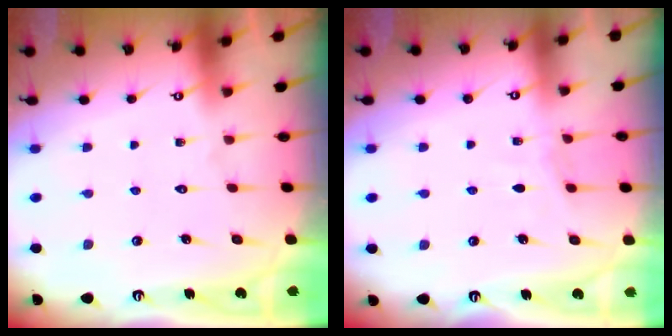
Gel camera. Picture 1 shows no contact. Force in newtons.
{"total": 2.4, "press": 2.4, "slide": 0.3}